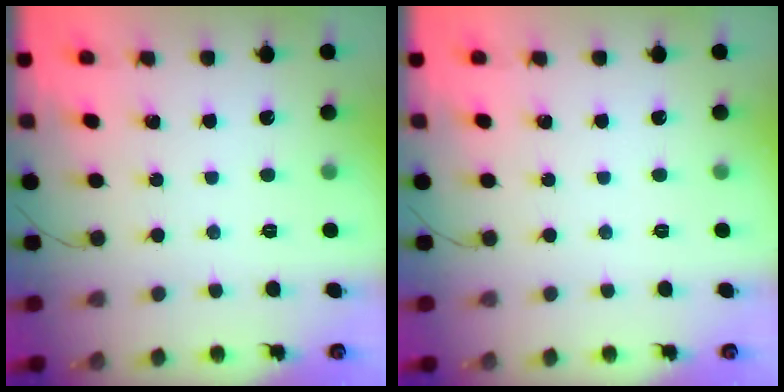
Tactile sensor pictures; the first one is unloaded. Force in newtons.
{"total": 0.0}